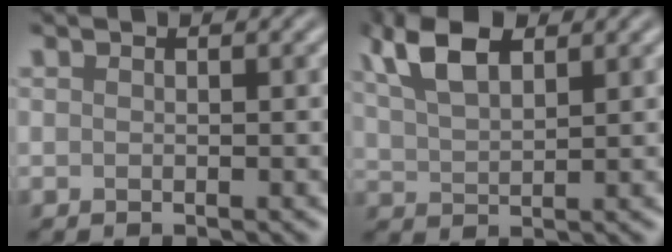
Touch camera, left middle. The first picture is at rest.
{"total": 5.6, "force": [3.1, 2.7, 3.9], "torque": [-0.092, 0.011, 0.060]}